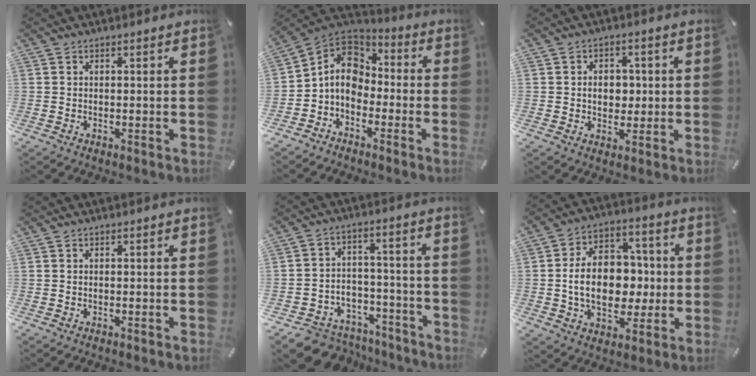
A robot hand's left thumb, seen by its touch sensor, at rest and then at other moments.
{"total": 9.1, "force": [-2.3, 7.5, 4.7], "torque": [-0.105, 0.024, -0.043]}
{"total": 5.7, "force": [0.1, 4.4, 3.6], "torque": [-0.041, -0.003, -0.006]}
{"total": 0.0}
{"total": 7.5, "force": [-4.9, 5.6, 1.0], "torque": [-0.008, 0.031, -0.083]}
{"total": 15.7, "force": [-1.1, 11.6, 10.6], "torque": [-0.193, 0.010, -0.015]}